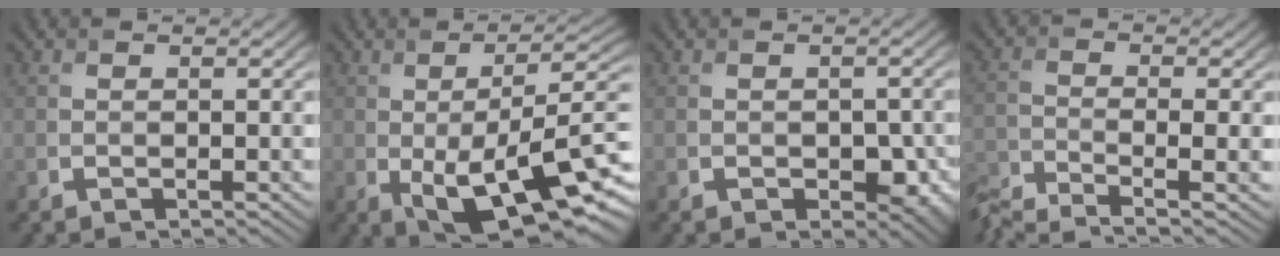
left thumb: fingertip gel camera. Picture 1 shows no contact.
{"total": 13.3, "force": [-3.3, 4.9, 11.9], "torque": [-0.185, -0.006, -0.047]}
{"total": 3.5, "force": [-0.9, 2.3, 2.4], "torque": [-0.037, -0.016, -0.009]}
{"total": 7.8, "force": [-5.5, 1.9, 5.1], "torque": [-0.099, -0.029, -0.105]}